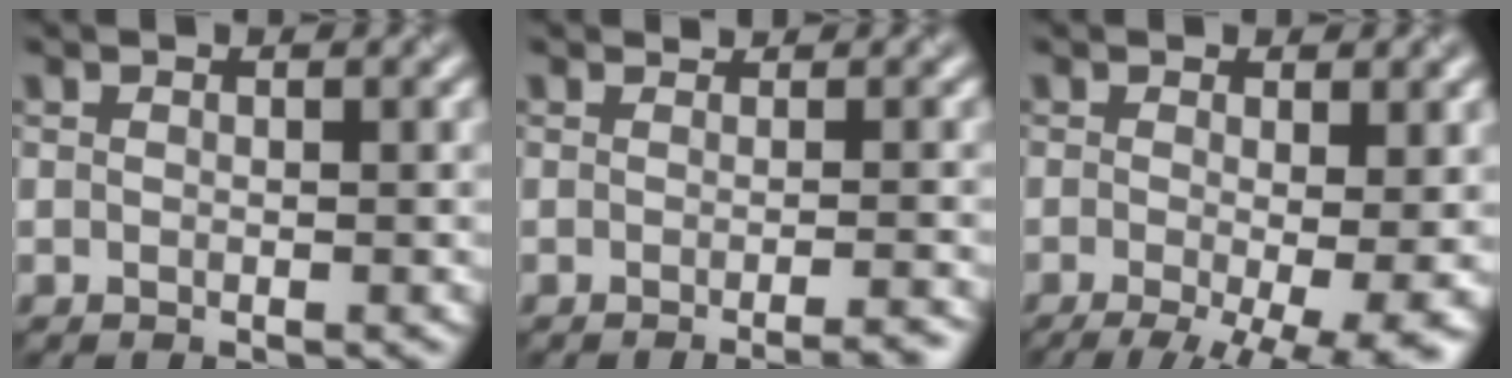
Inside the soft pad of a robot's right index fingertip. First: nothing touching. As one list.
[{"total": 2.9, "force": [-0.9, 1.0, 2.6], "torque": [-0.008, 0.001, -0.015]}, {"total": 10.1, "force": [-2.8, 3.5, 9.0], "torque": [-0.118, -0.021, -0.029]}]